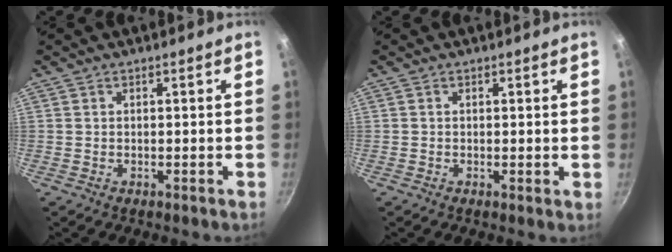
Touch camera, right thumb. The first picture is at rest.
{"total": 0.8, "force": [0.2, 0.3, 0.8], "torque": [-0.011, -0.001, 0.000]}